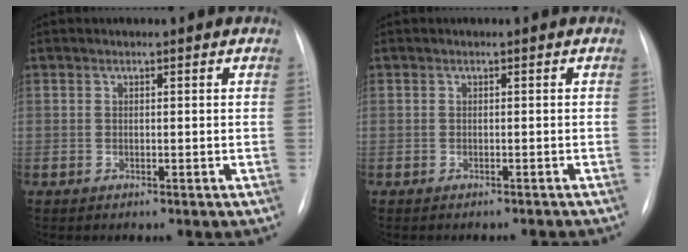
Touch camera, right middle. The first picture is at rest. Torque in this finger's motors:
{"motor_torque": [-0.04, -0.07, -0.02, 0.00]}